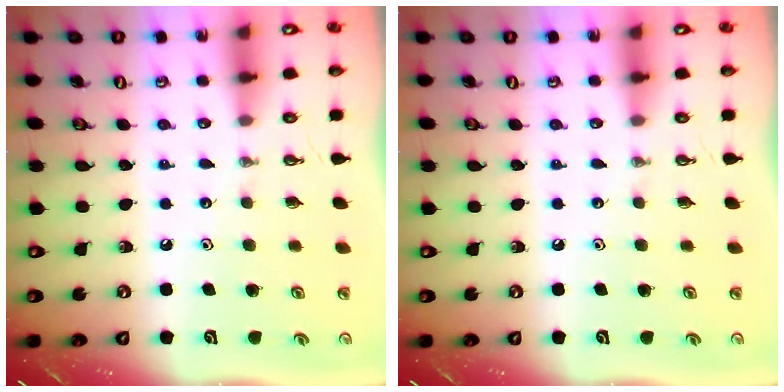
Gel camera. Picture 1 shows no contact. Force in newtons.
{"total": 0.0}